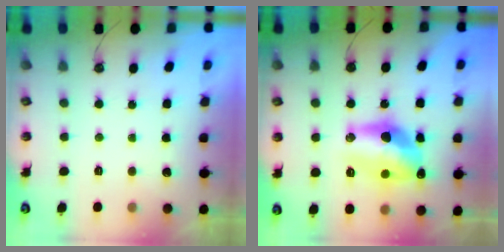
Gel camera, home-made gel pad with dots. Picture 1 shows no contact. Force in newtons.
{"total": 16.2, "press": 15.5, "slide": 4.7}